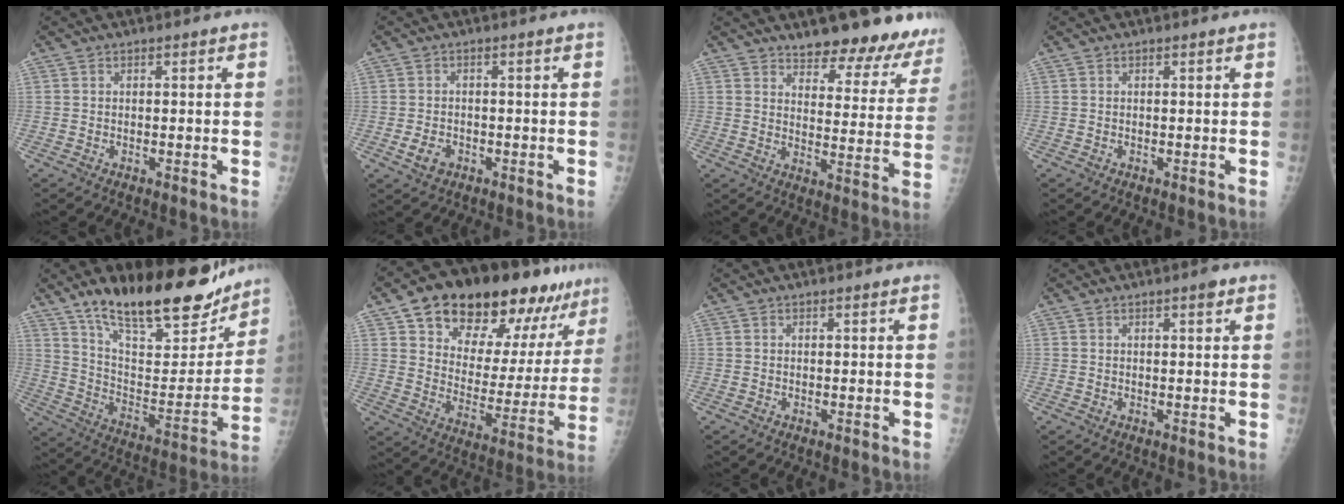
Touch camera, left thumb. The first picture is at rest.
{"total": 3.0, "force": [-1.1, 2.2, 1.8], "torque": [-0.031, 0.001, -0.016]}
{"total": 16.8, "force": [14.4, 5.7, 6.6], "torque": [-0.033, -0.095, 0.172]}
{"total": 0.0}
{"total": 26.9, "force": [19.5, 9.4, 15.9], "torque": [-0.206, -0.078, 0.314]}
{"total": 25.2, "force": [16.9, 12.2, 14.2], "torque": [-0.167, -0.050, 0.249]}
{"total": 0.0}
{"total": 1.4, "force": [0.9, 0.3, 1.1], "torque": [-0.015, -0.002, 0.010]}